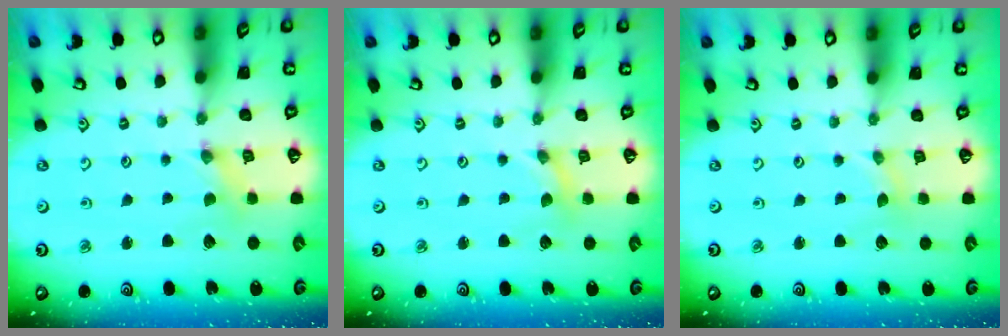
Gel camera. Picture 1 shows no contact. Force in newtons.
{"total": 0.0}
{"total": 0.0}